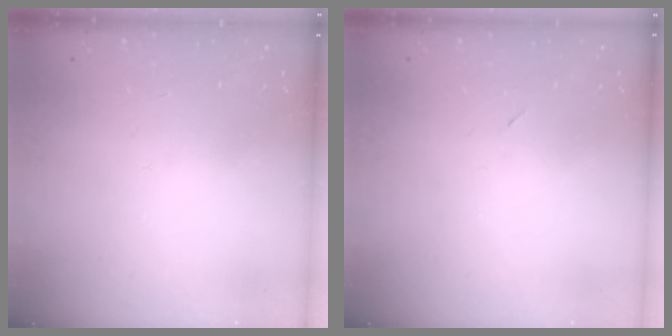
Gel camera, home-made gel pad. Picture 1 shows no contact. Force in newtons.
{"total": 2.3, "press": 1.9, "slide": 1.2}